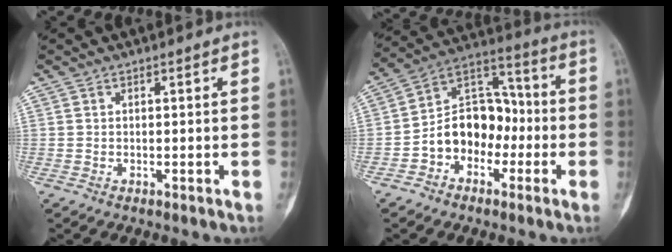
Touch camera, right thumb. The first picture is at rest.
{"total": 13.3, "force": [-3.5, 9.9, 8.1], "torque": [-0.091, 0.059, -0.070]}